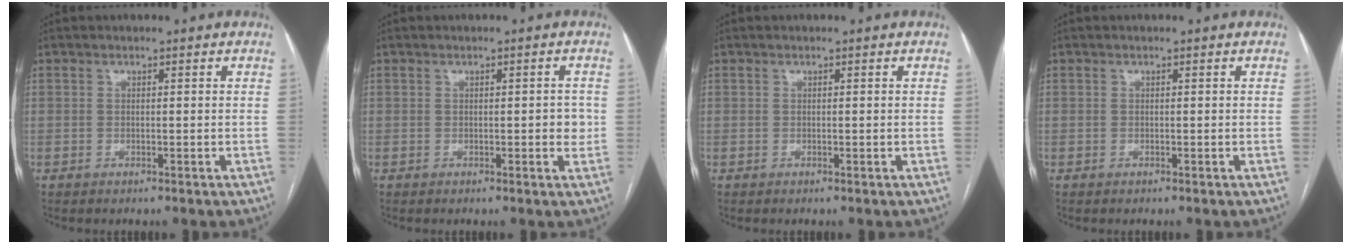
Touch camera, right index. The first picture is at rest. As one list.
[{"total": 2.0, "force": [-0.2, 0.8, 1.9], "torque": [-0.019, 0.002, -0.002]}, {"total": 0.0}, {"total": 0.0}]